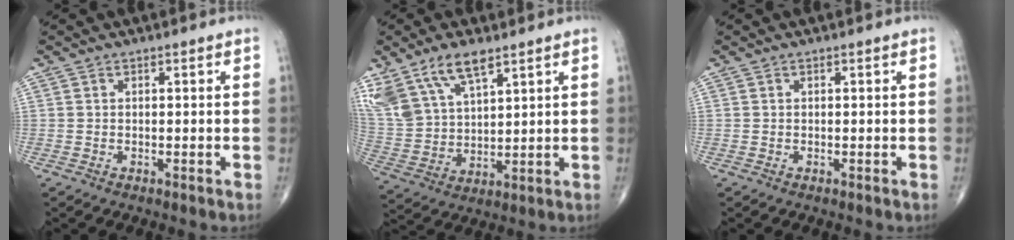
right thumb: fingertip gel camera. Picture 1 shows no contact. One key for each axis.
{"total": 14.6, "fx": 9.4, "fy": 6.7, "fz": 9.0, "tx": -0.175, "ty": -0.026, "tz": 0.196}
{"total": 0.0}